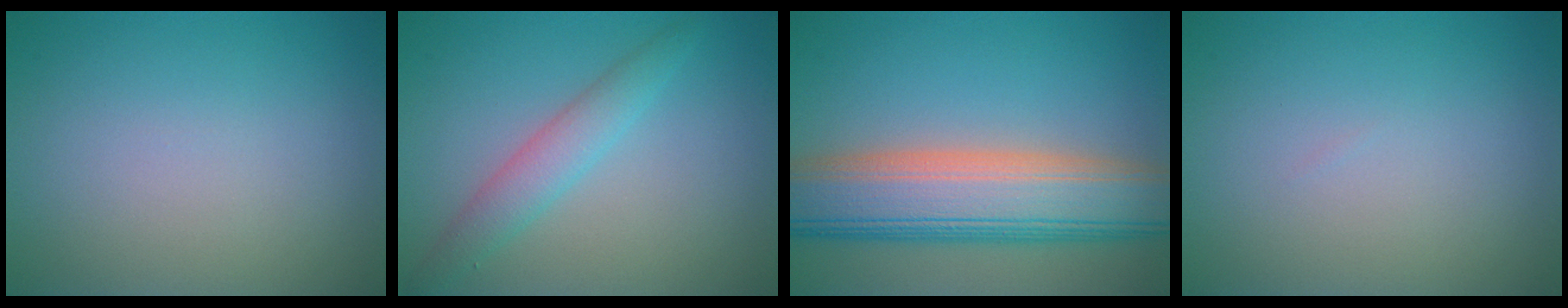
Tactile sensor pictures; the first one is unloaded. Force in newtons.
{"total": 2.8, "press": 2.8, "slide": 0.0}
{"total": 10.6, "press": 10.6, "slide": 0.7}
{"total": 0.0}